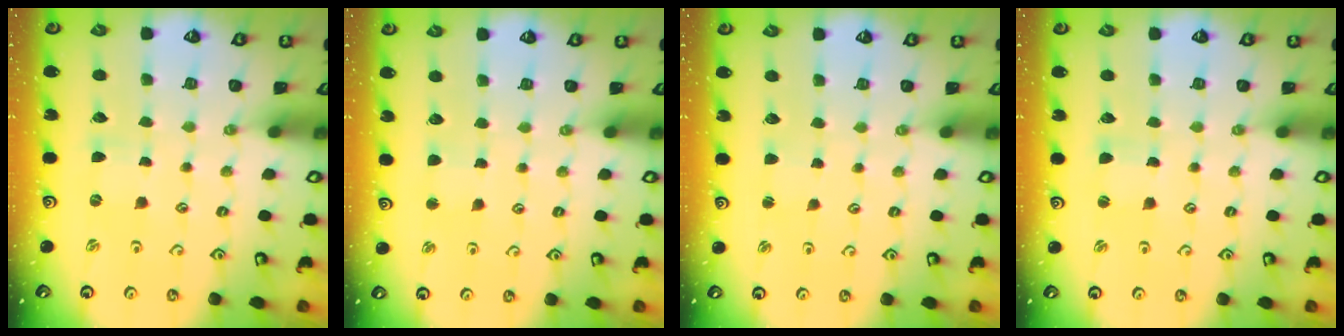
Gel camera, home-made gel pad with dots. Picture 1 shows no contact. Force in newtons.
{"total": 2.5, "press": 2.5, "slide": 0.2}
{"total": 2.2, "press": 2.2, "slide": 0.3}
{"total": 0.8, "press": 0.8, "slide": 0.3}